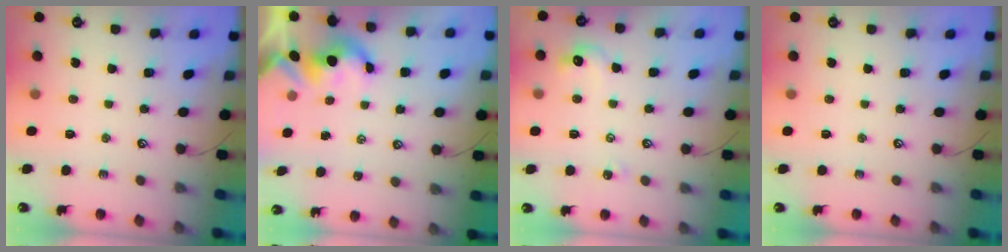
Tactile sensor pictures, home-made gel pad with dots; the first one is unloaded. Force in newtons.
{"total": 2.4, "press": 2.4, "slide": 0.1}
{"total": 3.1, "press": 3.1, "slide": 0.7}
{"total": 0.0}